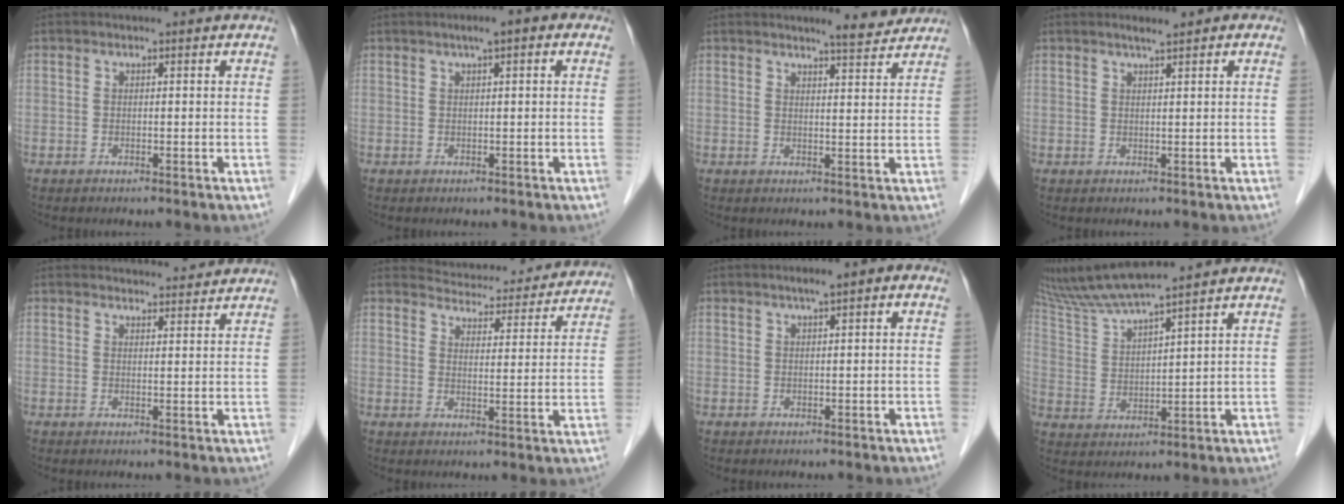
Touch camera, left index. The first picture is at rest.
{"total": 3.2, "force": [1.6, 0.7, 2.8], "torque": [-0.041, 0.016, 0.018]}
{"total": 4.0, "force": [3.9, 0.2, 1.0], "torque": [-0.024, -0.005, 0.046]}
{"total": 1.7, "force": [1.3, 0.3, 1.2], "torque": [-0.023, 0.007, 0.019]}
{"total": 6.5, "force": [6.4, 0.8, 0.9], "torque": [-0.008, 0.014, 0.071]}
{"total": 15.7, "force": [15.1, 3.7, 2.4], "torque": [-0.015, -0.002, 0.176]}
{"total": 3.0, "force": [1.2, 0.6, 2.7], "torque": [-0.038, 0.013, 0.013]}
{"total": 9.6, "force": [8.6, -1.4, 4.1], "torque": [-0.088, 0.012, 0.170]}